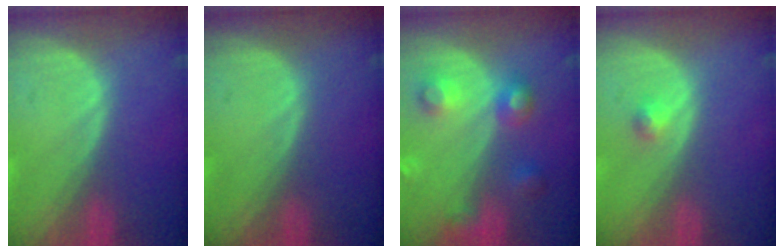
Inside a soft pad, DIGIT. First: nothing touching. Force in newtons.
{"total": 0.0}
{"total": 5.9, "press": 5.8, "slide": 0.4}
{"total": 1.5, "press": 1.3, "slide": 0.8}